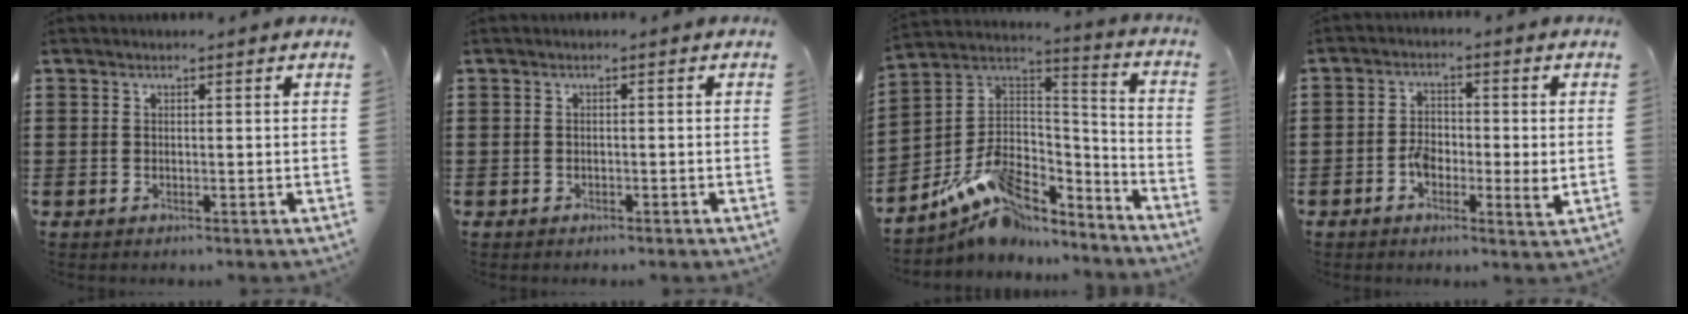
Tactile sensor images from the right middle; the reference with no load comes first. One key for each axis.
{"total": 0.7, "fx": -0.6, "fy": 0.3, "fz": 0.0, "tx": -0.003, "ty": 0.000, "tz": -0.013}
{"total": 10.2, "fx": -6.8, "fy": 5.9, "fz": 5.0, "tx": -0.107, "ty": 0.014, "tz": -0.129}
{"total": 4.0, "fx": -1.1, "fy": 2.1, "fz": 3.2, "tx": -0.051, "ty": 0.006, "tz": -0.022}